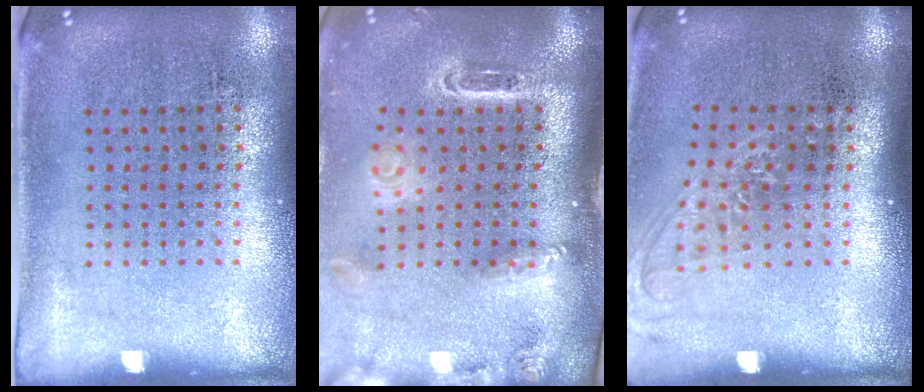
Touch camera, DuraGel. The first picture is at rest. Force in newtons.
{"total": 2.8, "press": 2.0, "slide": 1.9}
{"total": 1.4, "press": 1.1, "slide": 0.8}